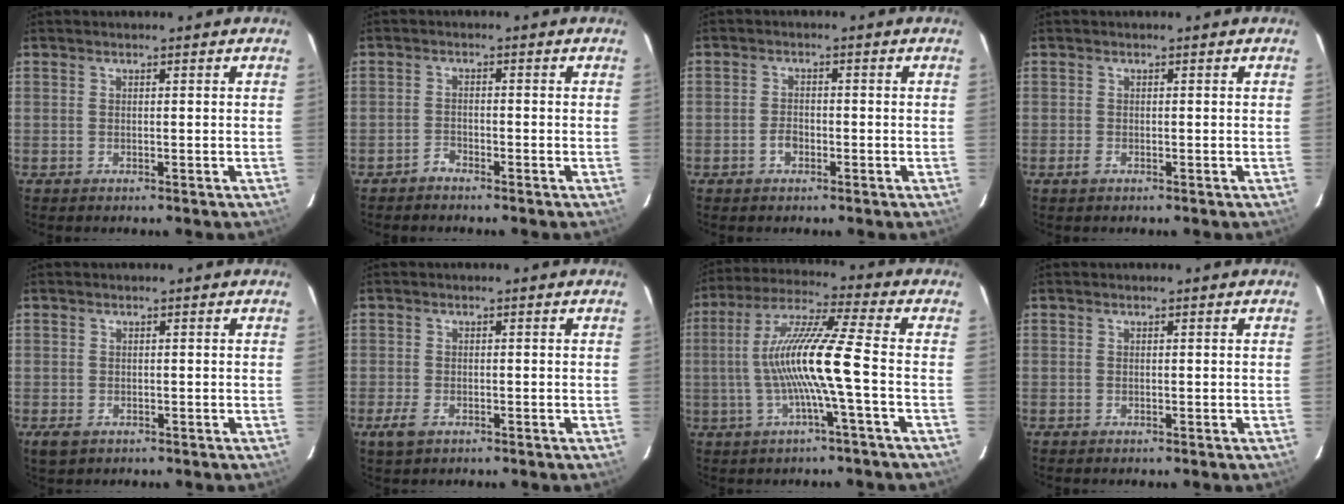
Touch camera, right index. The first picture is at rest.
{"total": 1.6, "force": [-1.6, 0.5, 0.1], "torque": [-0.002, 0.004, -0.031]}
{"total": 2.4, "force": [-1.2, 1.6, 1.3], "torque": [-0.027, 0.005, -0.023]}
{"total": 1.1, "force": [-0.6, 0.5, 0.7], "torque": [-0.014, -0.001, -0.013]}
{"total": 2.6, "force": [-1.1, 2.0, 1.2], "torque": [-0.023, -0.004, -0.016]}
{"total": 3.3, "force": [-1.7, 2.0, 2.0], "torque": [-0.044, -0.006, -0.030]}
{"total": 12.8, "force": [-2.2, -1.1, 12.5], "torque": [-0.240, 0.005, -0.037]}
{"total": 0.0}